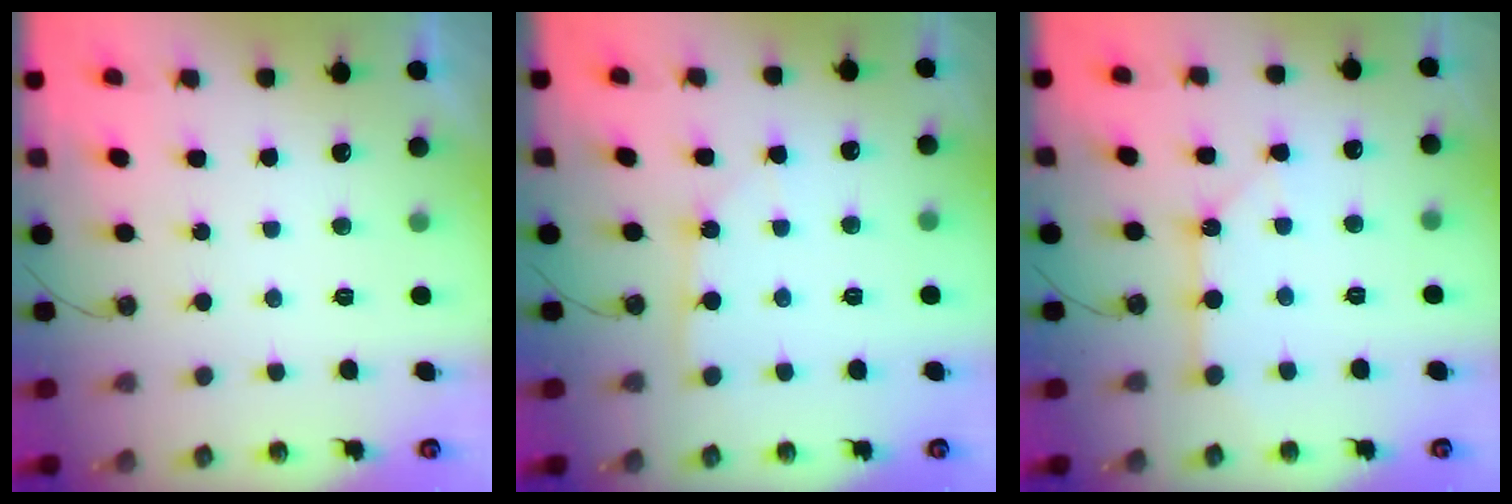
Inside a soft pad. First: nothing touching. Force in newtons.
{"total": 3.3, "press": 3.3, "slide": 0.3}
{"total": 4.2, "press": 4.2, "slide": 0.3}